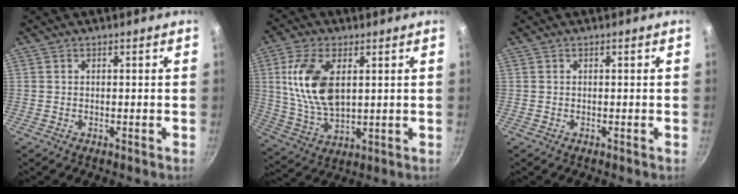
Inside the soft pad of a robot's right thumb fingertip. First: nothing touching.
{"total": 13.9, "force": [3.2, 7.6, 11.2], "torque": [-0.210, -0.016, 0.071]}
{"total": 0.0}